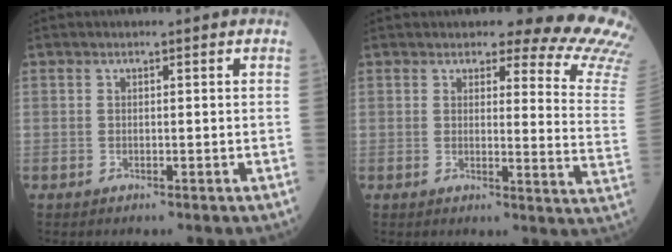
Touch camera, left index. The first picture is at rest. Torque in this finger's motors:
{"motor_torque": [0.41, -0.93, 0.40, 0.10]}